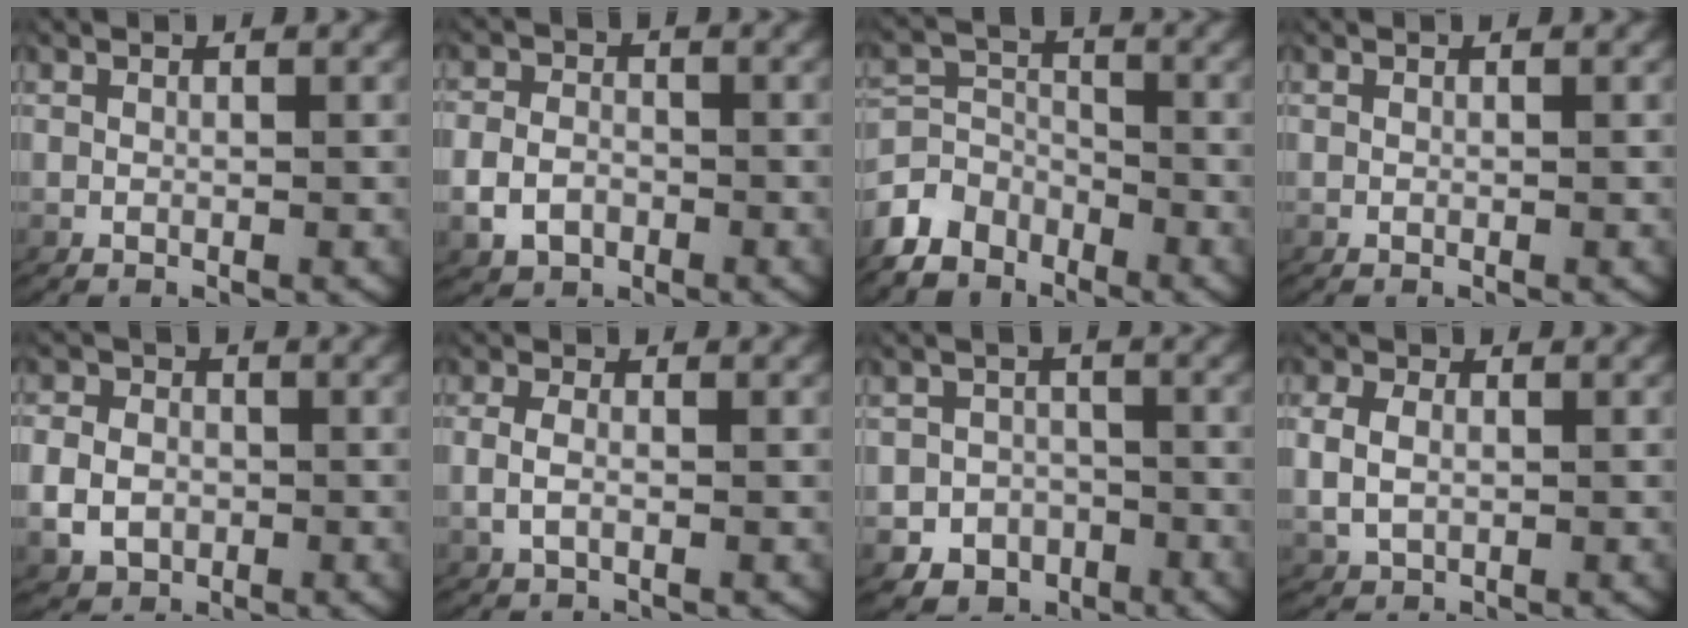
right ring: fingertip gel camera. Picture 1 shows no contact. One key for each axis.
{"total": 3.3, "fx": -1.2, "fy": 2.8, "fz": 1.2, "tx": -0.026, "ty": -0.006, "tz": -0.018}
{"total": 6.0, "fx": -2.9, "fy": 5.0, "fz": 1.7, "tx": -0.039, "ty": -0.026, "tz": -0.046}
{"total": 0.0}
{"total": 3.8, "fx": -0.6, "fy": 3.3, "fz": 1.6, "tx": -0.038, "ty": -0.004, "tz": -0.009}
{"total": 1.8, "fx": 0.0, "fy": 0.9, "fz": 1.6, "tx": -0.044, "ty": -0.003, "tz": 0.004}
{"total": 8.4, "fx": -4.3, "fy": 7.1, "fz": 1.2, "tx": -0.004, "ty": -0.028, "tz": -0.075}
{"total": 3.1, "fx": 0.4, "fy": 2.6, "fz": 1.7, "tx": -0.049, "ty": -0.002, "tz": 0.017}